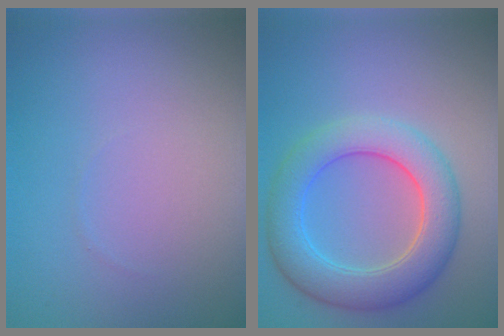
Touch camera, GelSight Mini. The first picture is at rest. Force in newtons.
{"total": 6.2, "press": 6.2, "slide": 0.2}